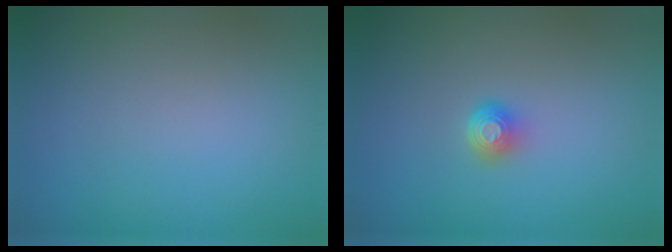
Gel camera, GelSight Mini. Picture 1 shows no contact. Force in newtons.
{"total": 1.6, "press": 1.2, "slide": 1.1}